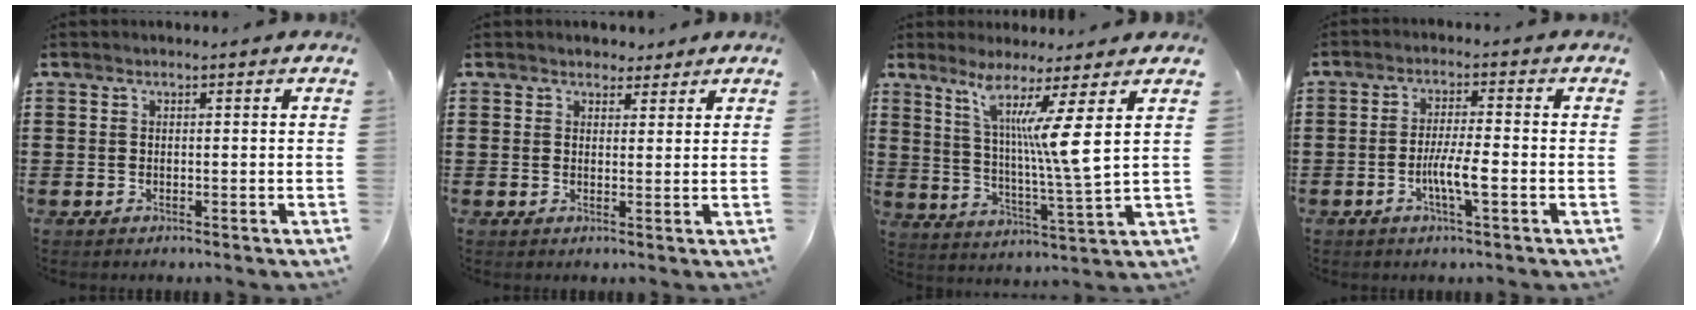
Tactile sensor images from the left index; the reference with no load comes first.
{"total": 2.3, "force": [2.0, 1.2, 0.0], "torque": [0.001, 0.003, 0.034]}
{"total": 10.3, "force": [5.6, -1.4, 8.5], "torque": [-0.162, -0.039, 0.082]}
{"total": 5.0, "force": [-1.6, 0.7, 4.7], "torque": [-0.094, -0.002, -0.034]}